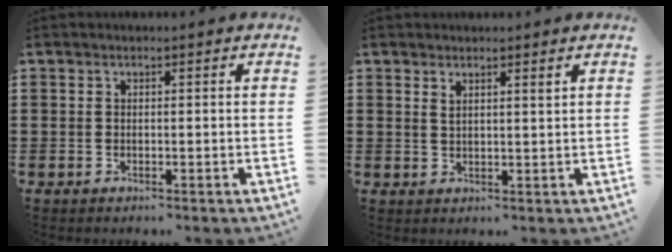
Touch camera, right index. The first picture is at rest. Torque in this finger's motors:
{"motor_torque": [-0.33, 0.33, -0.03, 0.00]}